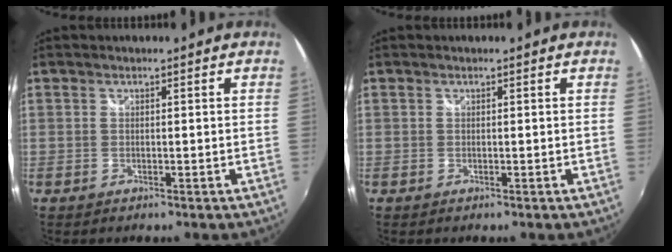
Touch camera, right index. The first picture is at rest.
{"total": 0.0}